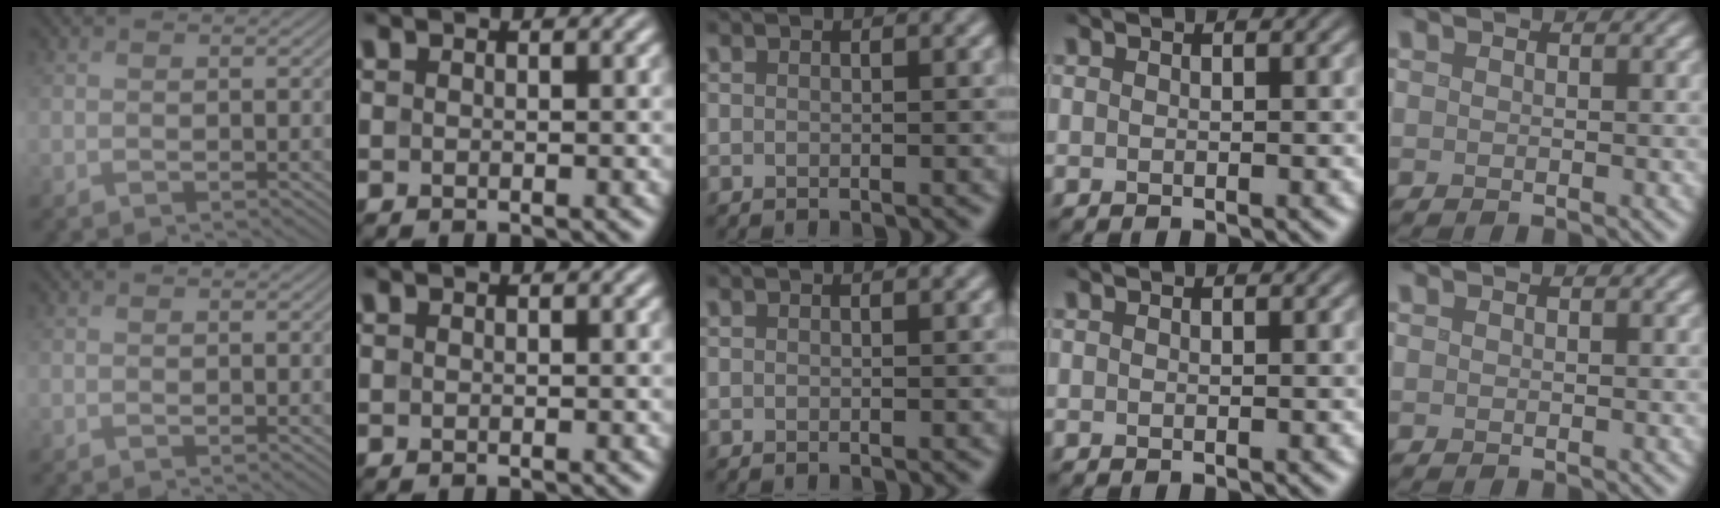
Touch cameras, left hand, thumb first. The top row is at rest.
{}